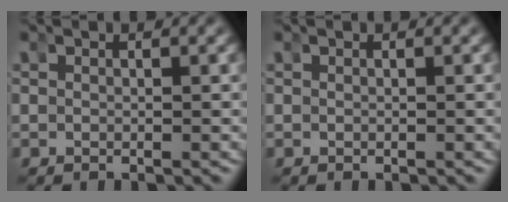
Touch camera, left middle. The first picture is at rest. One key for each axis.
{"total": 0.0}